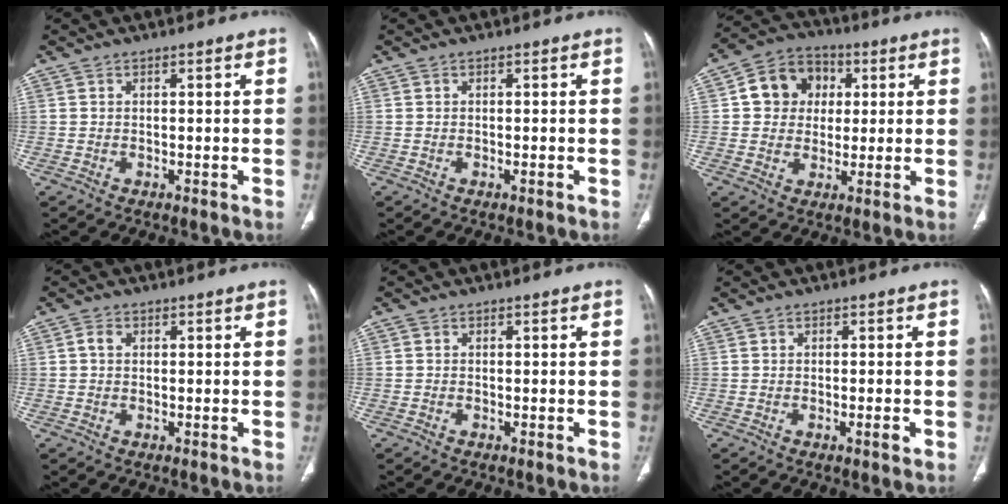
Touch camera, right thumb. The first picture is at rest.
{"total": 0.5, "force": [-0.3, 0.0, 0.5], "torque": [-0.008, -0.002, -0.003]}
{"total": 10.7, "force": [2.2, 9.3, 4.8], "torque": [-0.042, 0.007, 0.025]}
{"total": 1.5, "force": [0.2, 1.2, 1.0], "torque": [-0.018, 0.005, 0.003]}
{"total": 0.0}
{"total": 1.6, "force": [-0.6, 0.3, 1.5], "torque": [-0.022, -0.003, -0.009]}